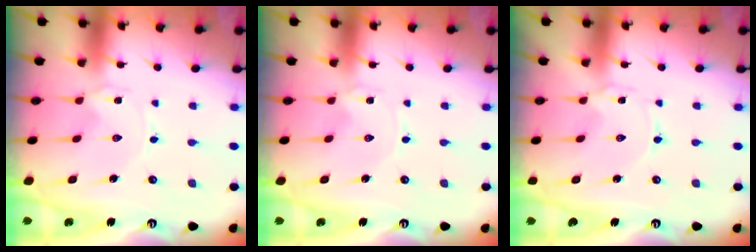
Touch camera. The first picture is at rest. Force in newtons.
{"total": 0.0}
{"total": 0.0}